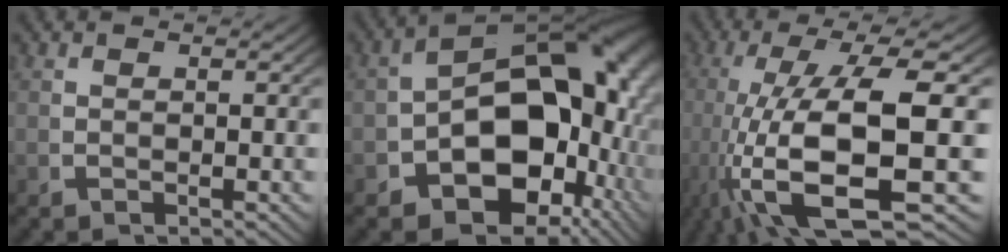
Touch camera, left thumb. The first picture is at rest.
{"total": 18.6, "force": [-2.2, 12.4, 13.6], "torque": [-0.207, -0.061, -0.017]}
{"total": 16.0, "force": [-1.3, 7.5, 14.0], "torque": [-0.299, -0.051, 0.022]}